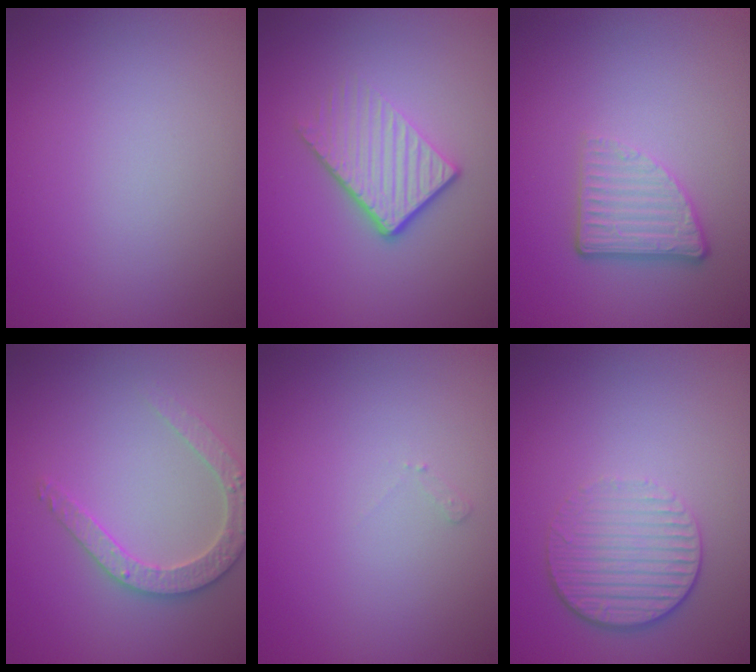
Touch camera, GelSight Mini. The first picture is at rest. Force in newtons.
{"total": 3.9, "press": 2.6, "slide": 2.9}
{"total": 3.0, "press": 2.1, "slide": 2.1}
{"total": 2.8, "press": 2.7, "slide": 0.5}
{"total": 0.5, "press": 0.5, "slide": 0.2}
{"total": 3.6, "press": 2.6, "slide": 2.5}